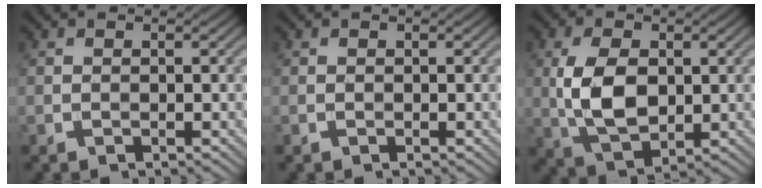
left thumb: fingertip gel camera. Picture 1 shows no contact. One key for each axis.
{"total": 0.0}
{"total": 7.8, "fx": 0.5, "fy": 4.7, "fz": 6.2, "tx": -0.144, "ty": -0.001, "tz": 0.010}